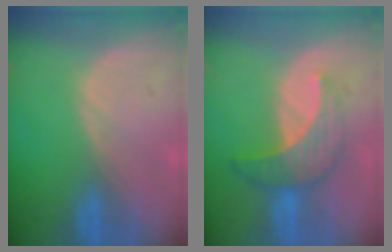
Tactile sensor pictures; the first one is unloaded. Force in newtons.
{"total": 7.1, "press": 6.5, "slide": 2.8}